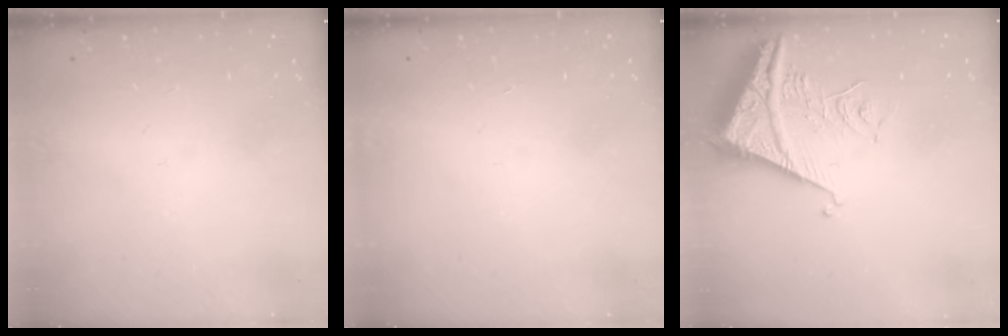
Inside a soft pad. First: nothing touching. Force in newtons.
{"total": 1.7, "press": 1.7, "slide": 0.1}
{"total": 9.1, "press": 9.1, "slide": 1.0}